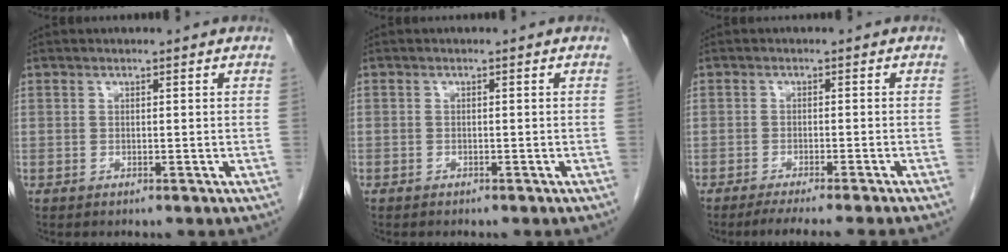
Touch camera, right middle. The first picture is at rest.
{"total": 0.6, "force": [-0.4, 0.4, 0.1], "torque": [-0.008, 0.002, -0.009]}
{"total": 8.0, "force": [-6.7, -1.3, 4.1], "torque": [-0.034, -0.016, -0.097]}